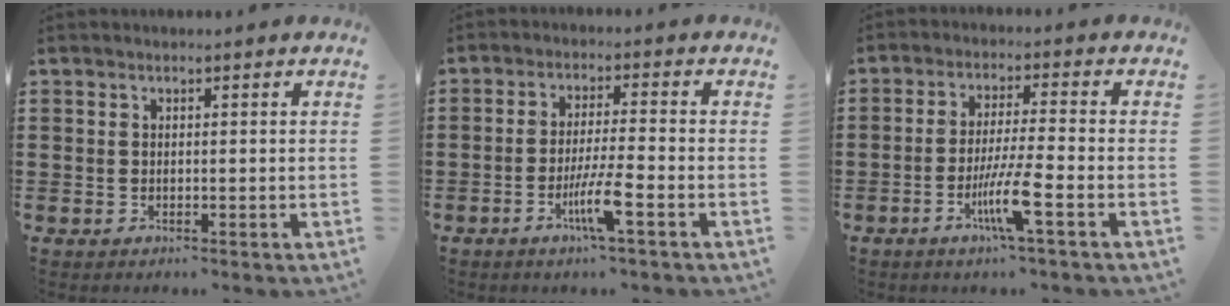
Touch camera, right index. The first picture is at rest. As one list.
[{"total": 6.2, "force": [-2.8, 0.2, 5.6], "torque": [-0.111, -0.016, -0.053]}, {"total": 7.1, "force": [-3.2, 0.0, 6.4], "torque": [-0.124, -0.014, -0.061]}]